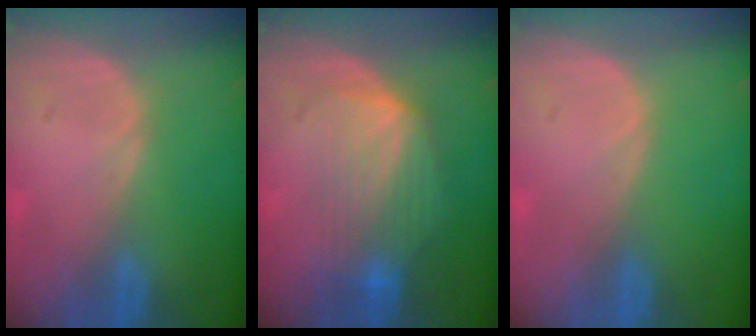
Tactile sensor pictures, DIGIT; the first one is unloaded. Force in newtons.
{"total": 7.3, "press": 7.2, "slide": 1.4}
{"total": 0.0}